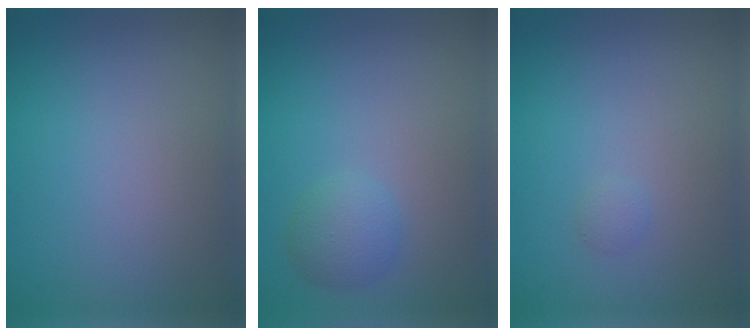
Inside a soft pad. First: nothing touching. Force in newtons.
{"total": 2.2, "press": 2.2, "slide": 0.1}
{"total": 0.6, "press": 0.6, "slide": 0.1}